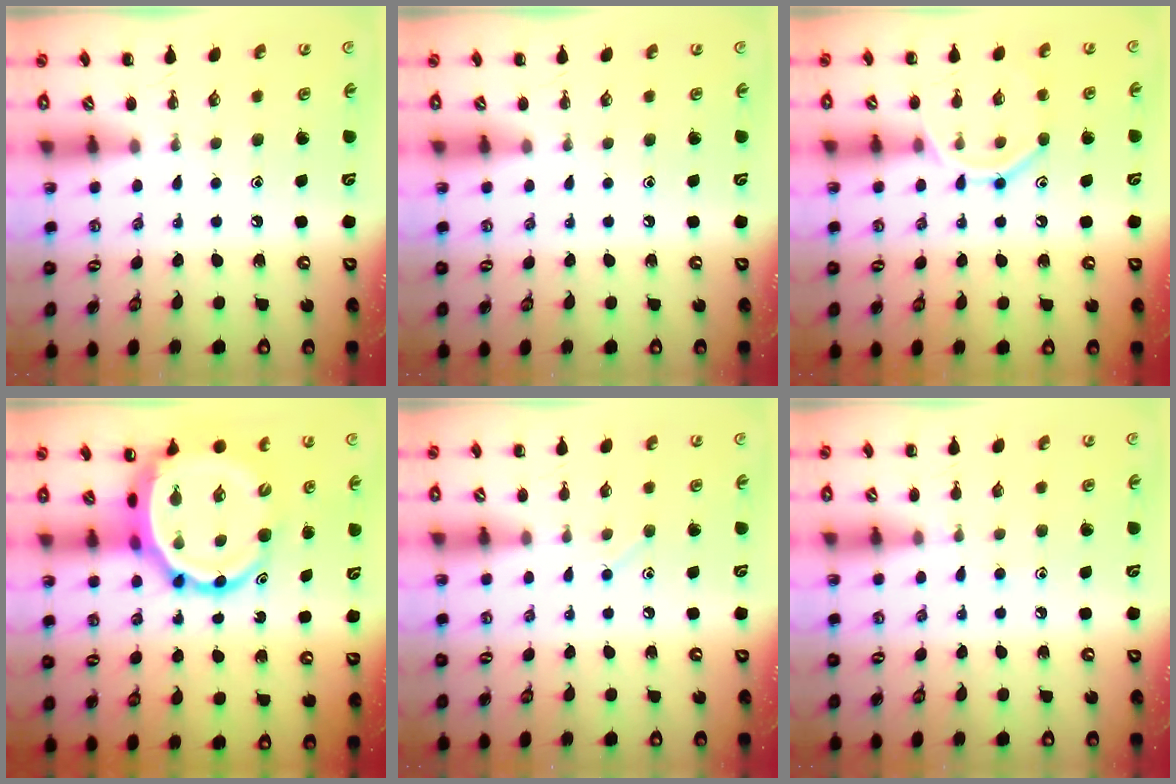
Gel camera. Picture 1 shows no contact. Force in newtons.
{"total": 0.0}
{"total": 10.5, "press": 10.4, "slide": 1.1}
{"total": 10.8, "press": 10.4, "slide": 2.9}
{"total": 4.0, "press": 3.8, "slide": 1.2}
{"total": 5.4, "press": 5.2, "slide": 1.6}